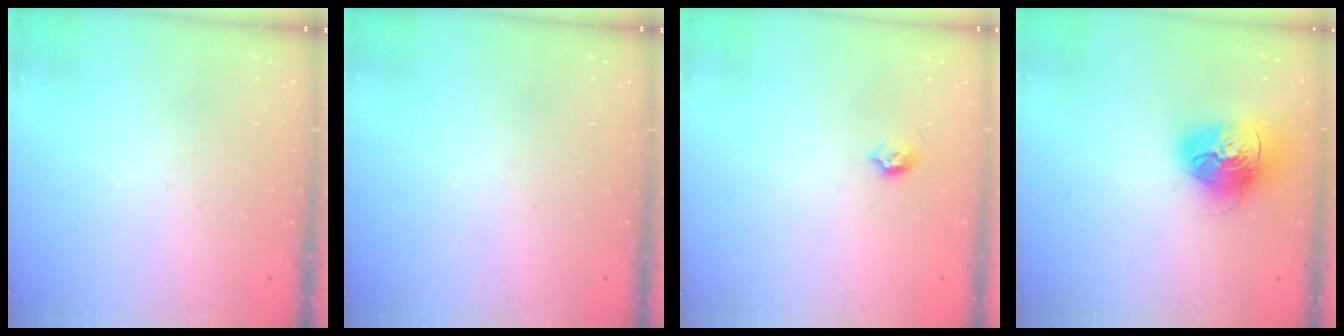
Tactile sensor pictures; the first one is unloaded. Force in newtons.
{"total": 0.0}
{"total": 3.9, "press": 3.8, "slide": 0.7}
{"total": 17.4, "press": 17.3, "slide": 2.1}